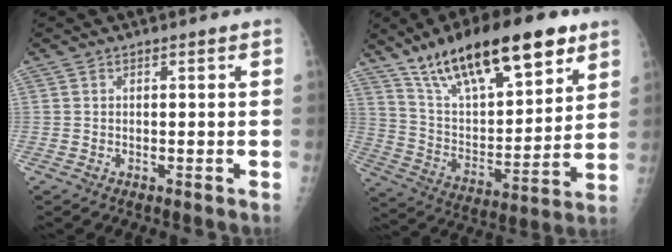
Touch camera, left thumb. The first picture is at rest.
{"total": 24.7, "force": [15.6, 9.2, 16.8], "torque": [-0.240, -0.043, 0.270]}